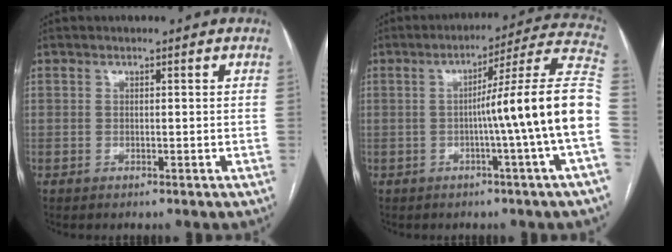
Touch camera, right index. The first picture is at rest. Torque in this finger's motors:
{"motor_torque": [1.67, -0.18, 0.82, 0.16]}